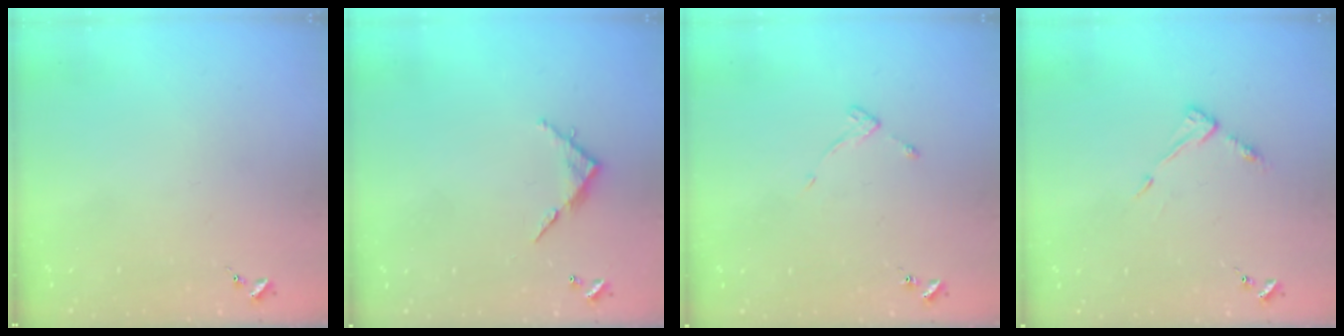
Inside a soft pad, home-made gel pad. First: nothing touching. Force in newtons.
{"total": 5.7, "press": 5.7, "slide": 0.4}
{"total": 3.6, "press": 3.6, "slide": 0.6}
{"total": 5.6, "press": 5.6, "slide": 0.3}